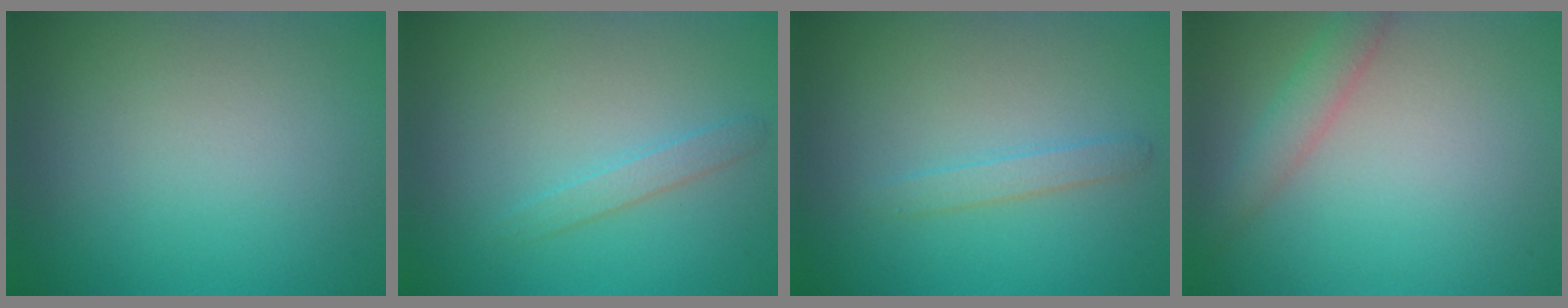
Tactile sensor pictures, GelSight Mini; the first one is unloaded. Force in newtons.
{"total": 1.3, "press": 1.3, "slide": 0.1}
{"total": 1.3, "press": 1.3, "slide": 0.1}
{"total": 2.2, "press": 2.2, "slide": 0.2}